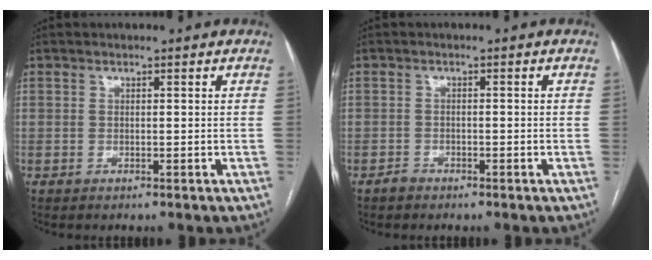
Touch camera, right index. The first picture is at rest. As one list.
[{"total": 1.3, "force": [-1.1, 0.6, 0.3], "torque": [-0.007, 0.002, -0.019]}]